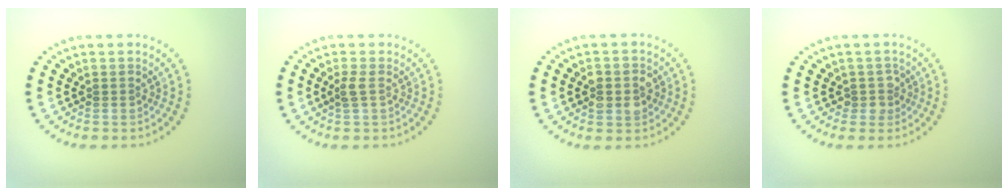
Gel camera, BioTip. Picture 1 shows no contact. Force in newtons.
{"total": 1.2, "press": 1.0, "slide": 0.6}
{"total": 2.8, "press": 2.8, "slide": 0.2}
{"total": 1.6, "press": 1.3, "slide": 0.9}